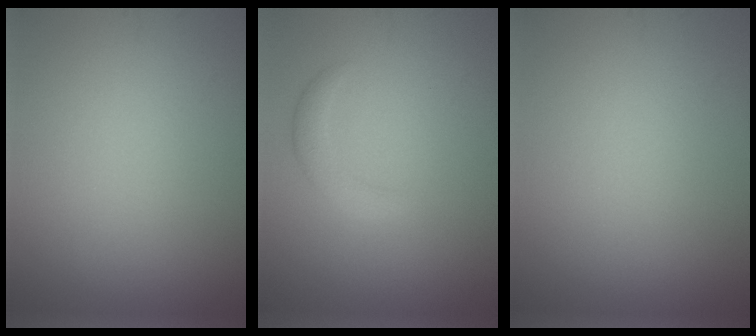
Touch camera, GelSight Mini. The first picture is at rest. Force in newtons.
{"total": 1.9, "press": 1.9, "slide": 0.1}
{"total": 0.0}